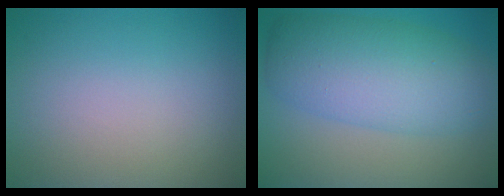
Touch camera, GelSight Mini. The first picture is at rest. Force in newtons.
{"total": 7.9, "press": 7.9, "slide": 0.0}